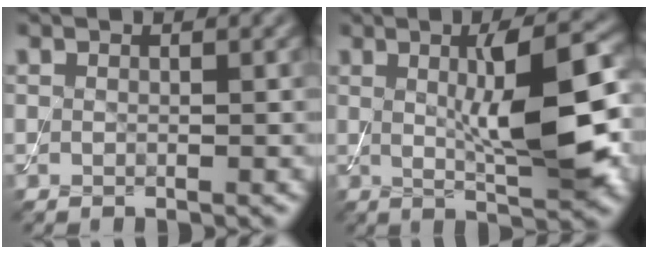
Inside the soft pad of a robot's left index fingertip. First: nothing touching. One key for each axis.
{"total": 8.9, "fx": 0.7, "fy": 2.1, "fz": 8.6, "tx": -0.118, "ty": 0.000, "tz": 0.013}